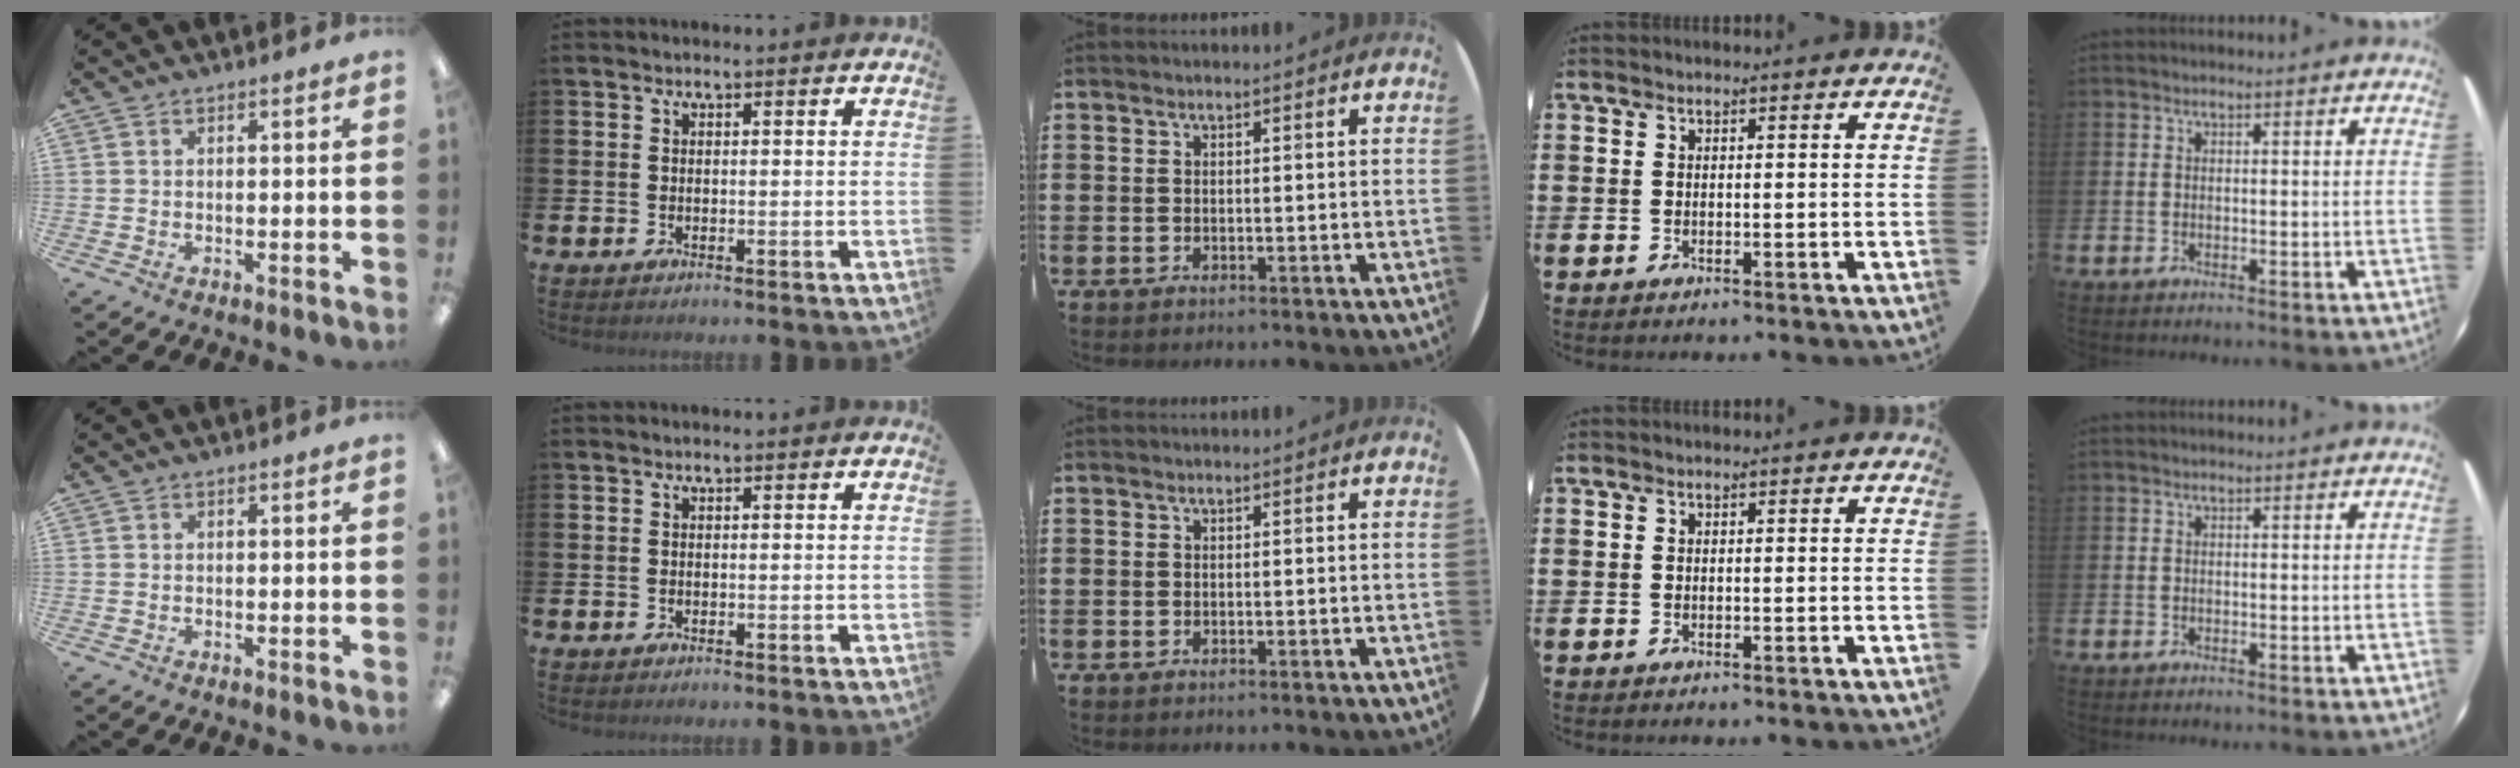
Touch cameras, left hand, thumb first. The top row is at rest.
{}